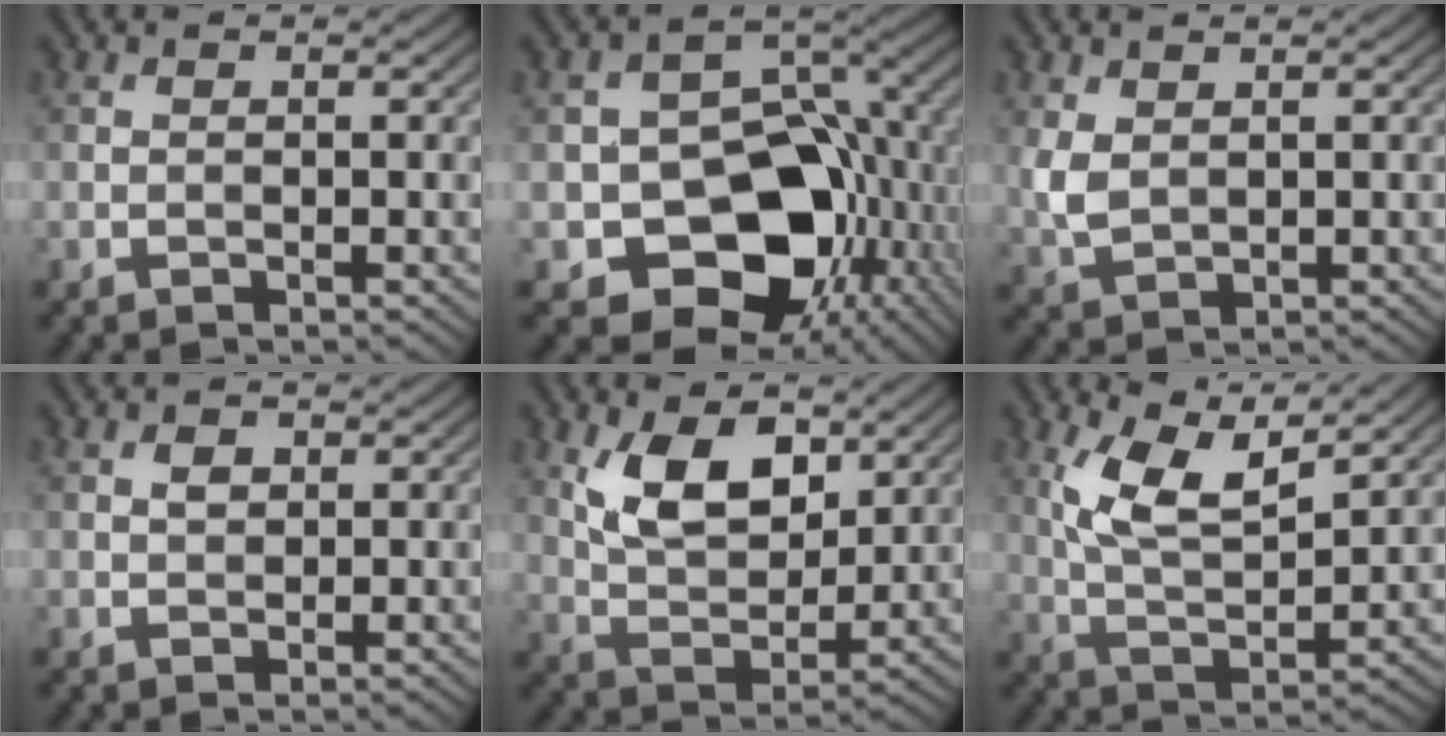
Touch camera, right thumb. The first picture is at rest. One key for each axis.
{"total": 14.7, "fx": -4.3, "fy": 10.7, "fz": 9.0, "tx": -0.130, "ty": -0.026, "tz": -0.079}
{"total": 3.2, "fx": 1.0, "fy": 2.1, "fz": 2.3, "tx": -0.064, "ty": -0.001, "tz": 0.024}
{"total": 1.4, "fx": 0.4, "fy": 1.0, "fz": 0.9, "tx": -0.017, "ty": 0.003, "tz": 0.005}
{"total": 8.5, "fx": 3.8, "fy": 4.5, "fz": 6.2, "tx": -0.120, "ty": -0.007, "tz": 0.069}
{"total": 9.5, "fx": 5.0, "fy": 3.3, "fz": 7.4, "tx": -0.160, "ty": 0.004, "tz": 0.099}